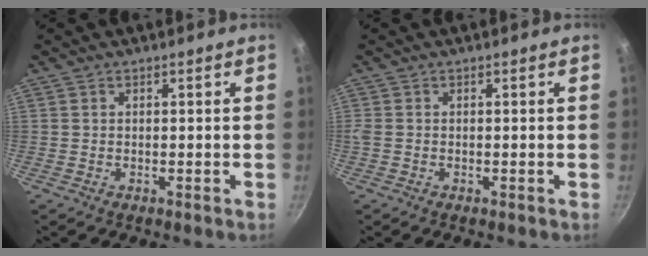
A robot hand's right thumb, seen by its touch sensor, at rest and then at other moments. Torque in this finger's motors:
{"motor_torque": [-0.11, 0.33, 0.26, 0.15, 0.03]}